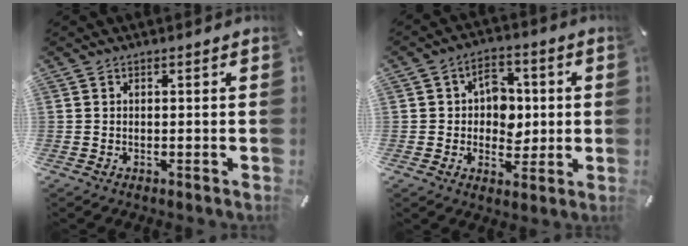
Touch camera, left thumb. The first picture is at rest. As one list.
[{"total": 7.7, "force": [0.8, 6.8, 3.6], "torque": [-0.042, 0.003, 0.013]}]